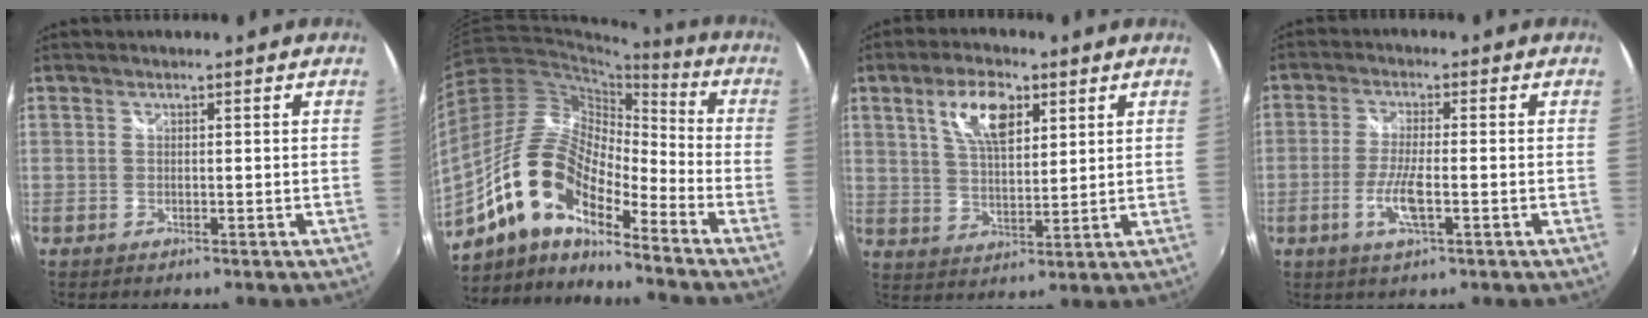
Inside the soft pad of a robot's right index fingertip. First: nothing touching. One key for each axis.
{"total": 15.2, "fx": -9.7, "fy": 5.5, "fz": 10.3, "tx": -0.189, "ty": 0.007, "tz": -0.198}
{"total": 9.2, "fx": 4.3, "fy": 4.0, "fz": 7.1, "tx": -0.132, "ty": 0.012, "tz": 0.080}
{"total": 6.0, "fx": -2.1, "fy": 1.1, "fz": 5.6, "tx": -0.117, "ty": -0.008, "tz": -0.042}